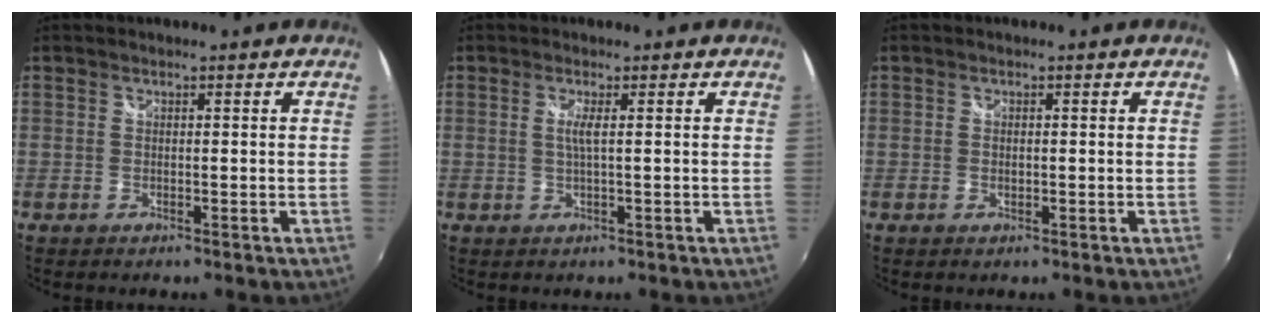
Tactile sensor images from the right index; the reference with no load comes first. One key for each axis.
{"total": 1.8, "fx": 0.3, "fy": -0.4, "fz": 1.8, "tx": -0.035, "ty": -0.003, "tz": 0.004}
{"total": 0.9, "fx": -0.1, "fy": 0.6, "fz": 0.7, "tx": -0.014, "ty": -0.002, "tz": -0.002}